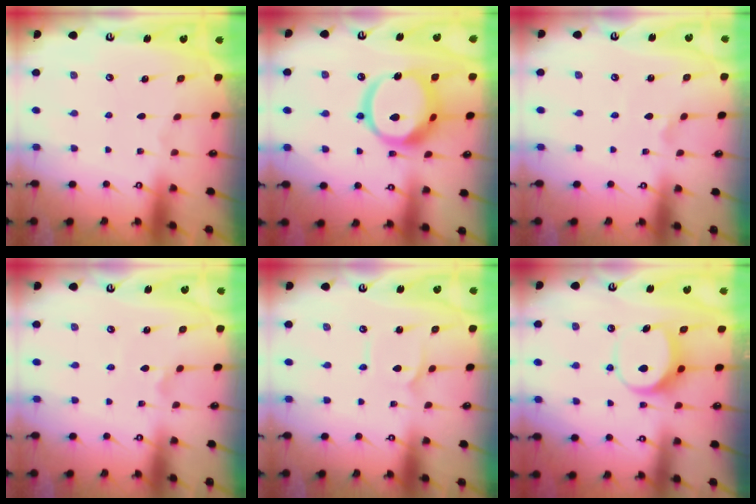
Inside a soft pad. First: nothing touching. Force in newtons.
{"total": 17.1, "press": 17.0, "slide": 2.1}
{"total": 2.1, "press": 2.0, "slide": 0.4}
{"total": 2.1, "press": 2.0, "slide": 0.4}
{"total": 2.4, "press": 2.4, "slide": 0.2}
{"total": 7.6, "press": 7.5, "slide": 1.2}